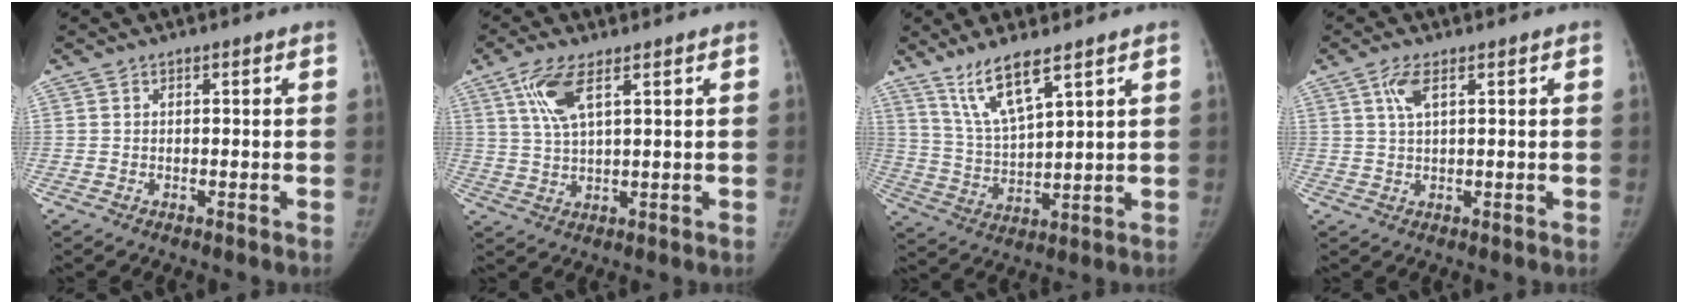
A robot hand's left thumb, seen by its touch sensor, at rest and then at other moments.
{"total": 6.8, "force": [3.2, 2.1, 5.6], "torque": [-0.126, -0.006, 0.067]}
{"total": 9.3, "force": [6.4, 1.7, 6.6], "torque": [-0.126, -0.037, 0.138]}
{"total": 3.3, "force": [1.4, 1.1, 2.8], "torque": [-0.065, 0.004, 0.031]}